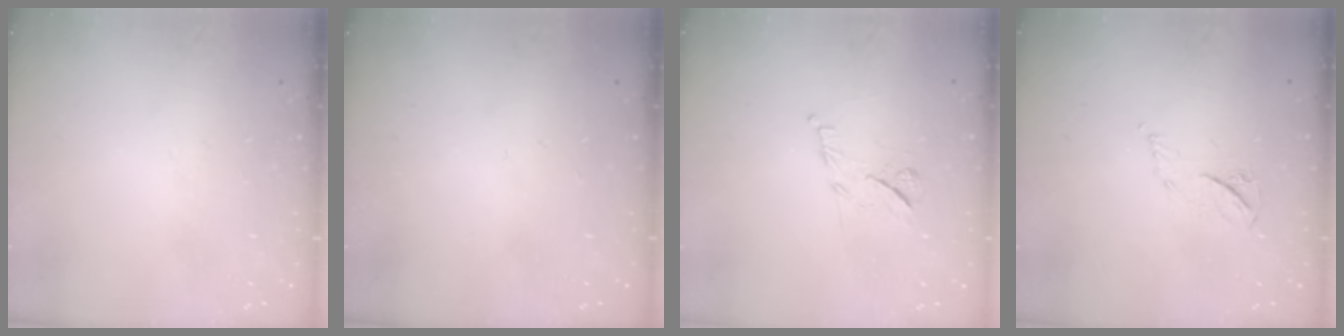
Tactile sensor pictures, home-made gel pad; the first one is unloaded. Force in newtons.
{"total": 0.0}
{"total": 7.1, "press": 7.0, "slide": 1.0}
{"total": 4.4, "press": 4.3, "slide": 0.6}